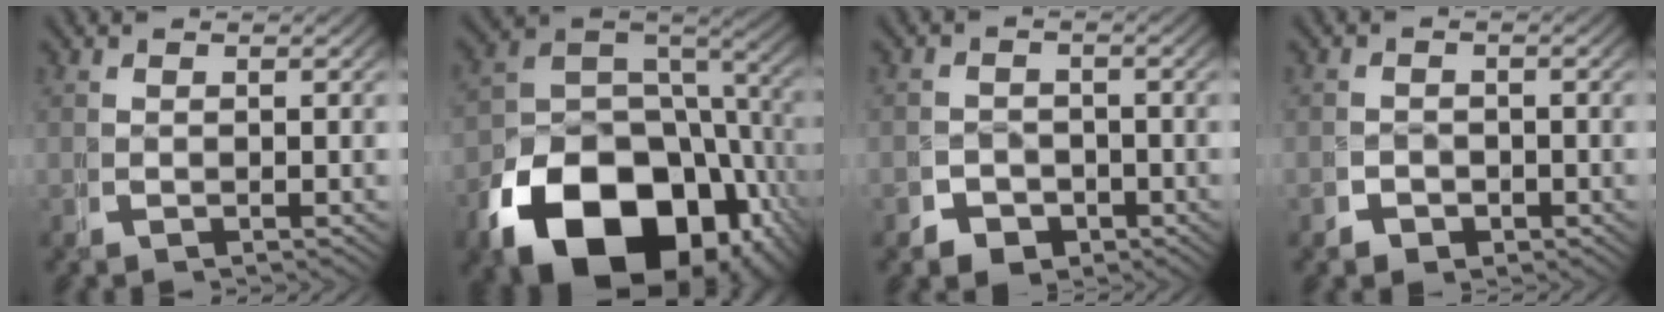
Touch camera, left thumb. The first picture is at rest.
{"total": 19.3, "force": [-6.8, 12.6, 13.0], "torque": [-0.239, -0.068, -0.085]}
{"total": 4.1, "force": [-2.3, 3.1, 1.3], "torque": [-0.012, -0.018, -0.037]}
{"total": 2.2, "force": [-1.2, 1.7, 0.6], "torque": [-0.005, -0.009, -0.021]}